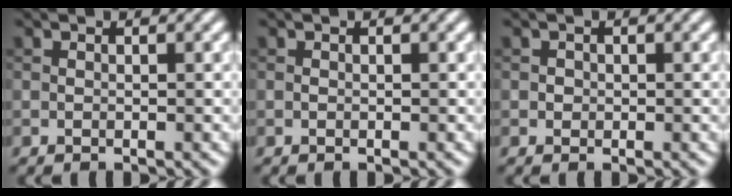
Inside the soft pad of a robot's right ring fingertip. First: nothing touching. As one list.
[{"total": 0.0}, {"total": 0.7, "force": [0.0, 0.6, 0.1], "torque": [0.002, -0.003, -0.001]}]